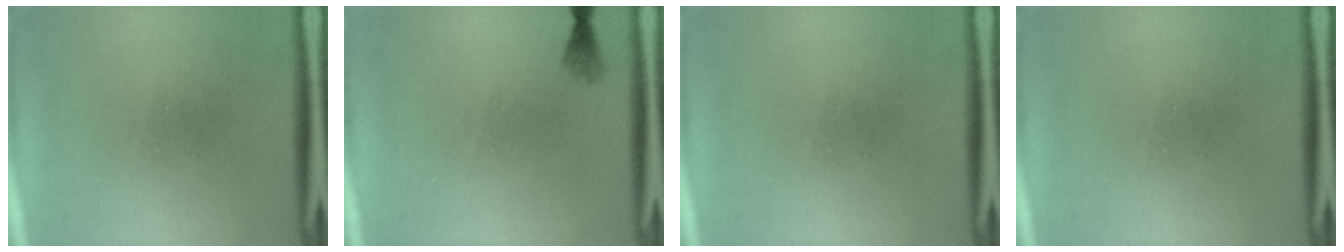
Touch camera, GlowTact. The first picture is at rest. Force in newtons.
{"total": 1.0}
{"total": 0.0}
{"total": 0.0}